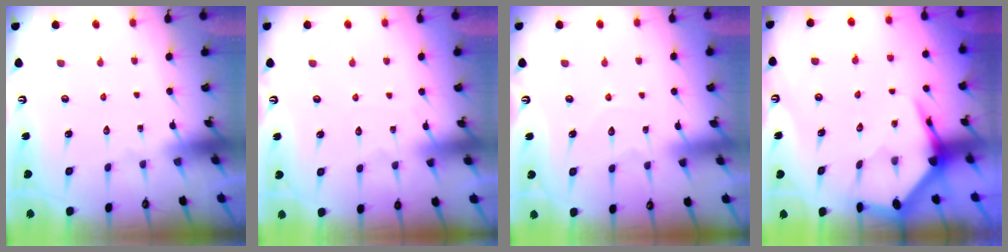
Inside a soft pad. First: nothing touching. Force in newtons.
{"total": 2.9, "press": 2.9, "slide": 0.4}
{"total": 4.3, "press": 4.3, "slide": 0.3}
{"total": 4.8, "press": 4.8, "slide": 0.5}